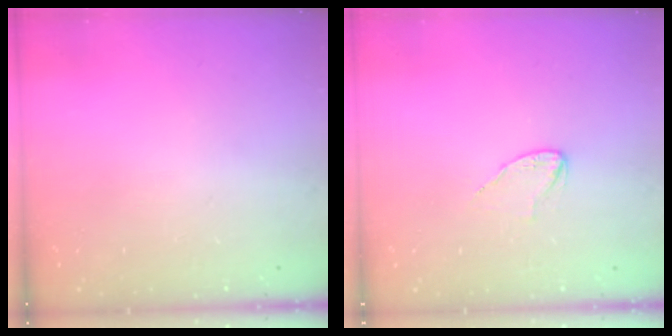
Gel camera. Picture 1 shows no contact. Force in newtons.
{"total": 3.8, "press": 3.8, "slide": 0.4}